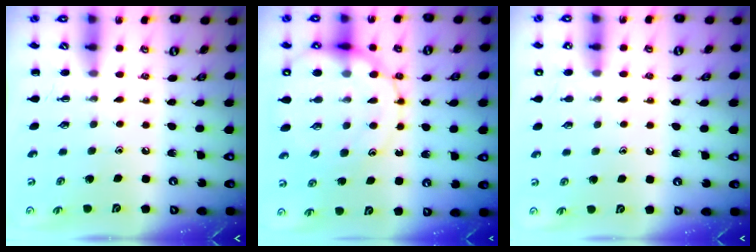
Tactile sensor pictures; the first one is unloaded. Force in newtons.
{"total": 16.6, "press": 16.4, "slide": 2.5}
{"total": 8.8, "press": 8.5, "slide": 2.3}